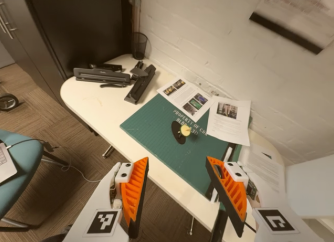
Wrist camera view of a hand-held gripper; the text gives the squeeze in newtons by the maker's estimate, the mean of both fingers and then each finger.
{"total": 0.0}